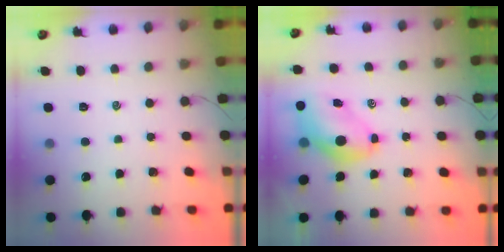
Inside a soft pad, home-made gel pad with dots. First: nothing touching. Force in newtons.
{"total": 7.8, "press": 7.6, "slide": 1.8}